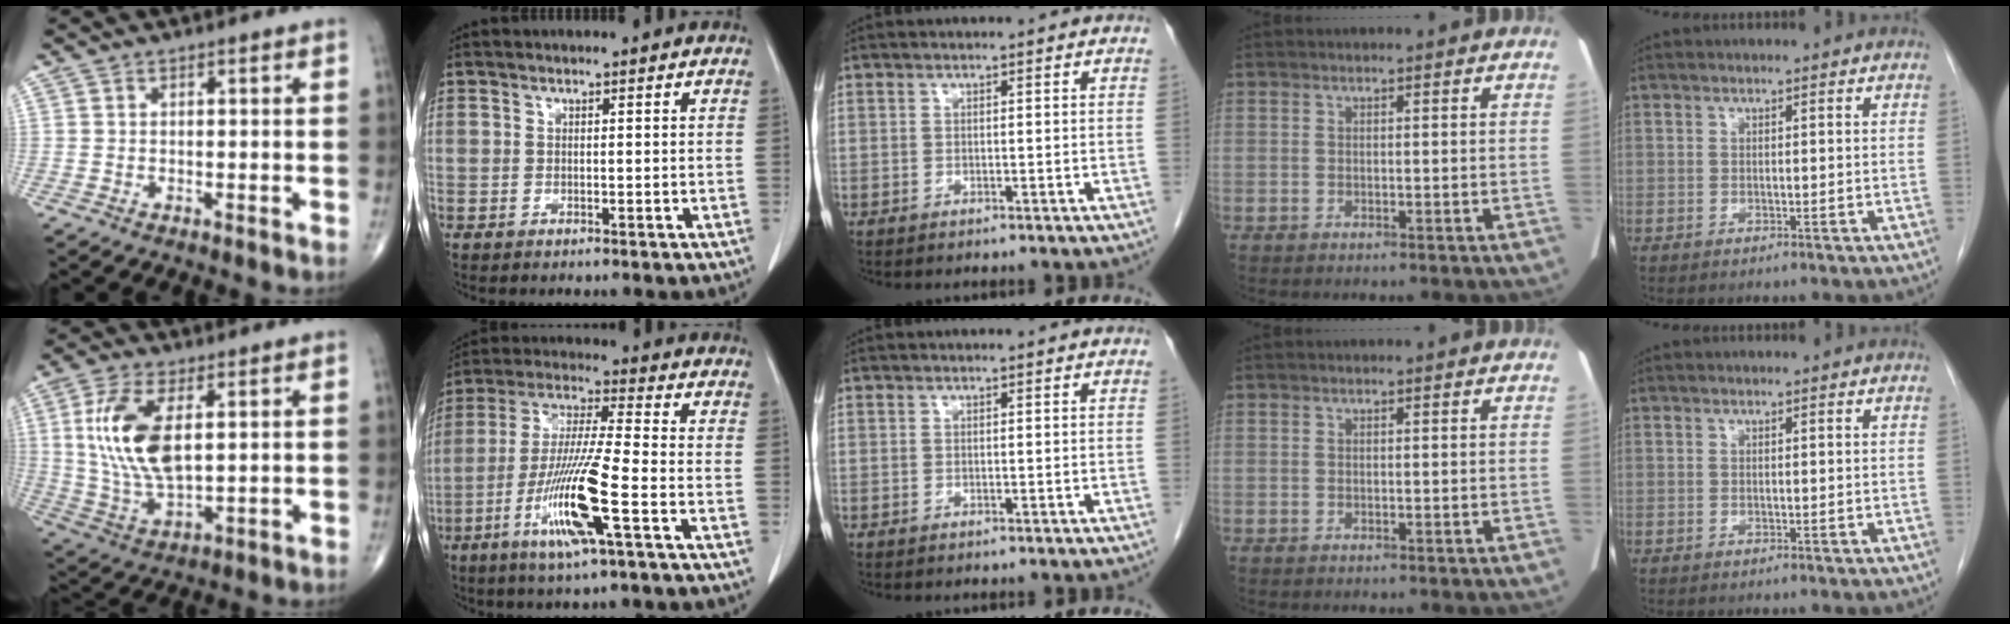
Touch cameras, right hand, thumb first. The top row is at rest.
{"thumb": {"total": 13.8, "force": [3.0, 6.5, 11.8], "torque": [-0.247, -0.013, 0.067]}, "index": {"total": 13.5, "force": [-5.2, -0.1, 12.4], "torque": [-0.252, -0.018, -0.102]}}